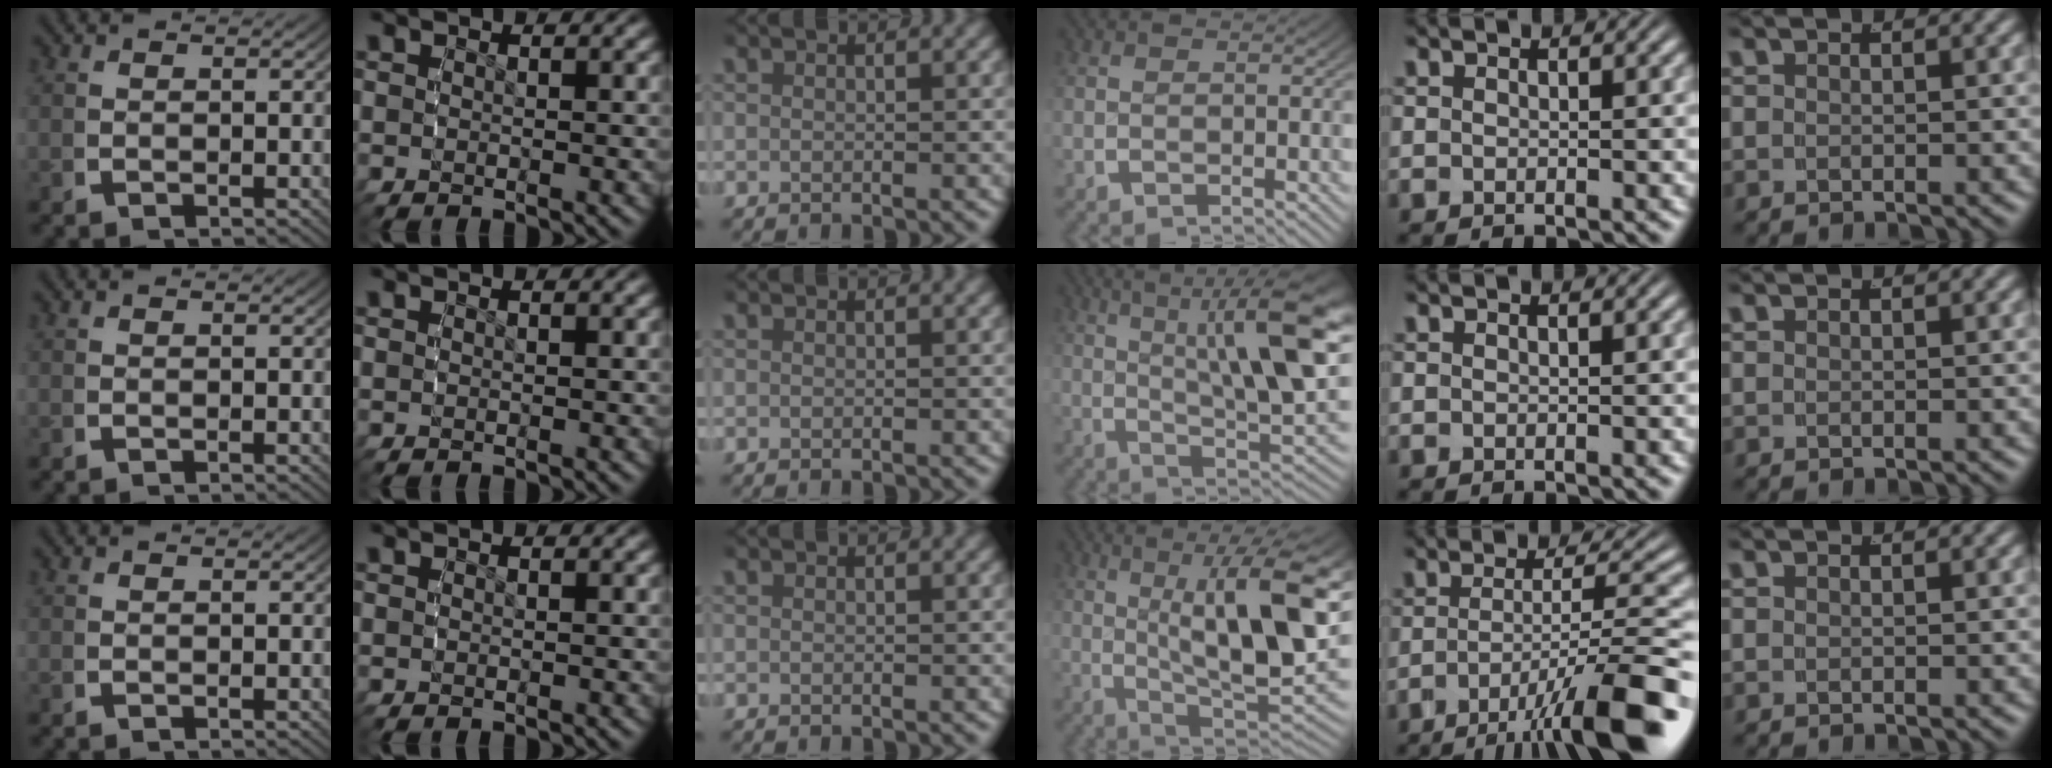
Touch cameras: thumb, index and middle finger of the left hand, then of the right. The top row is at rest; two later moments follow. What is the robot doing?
{"motion": "grasp_and_lifting", "object": "camera"}